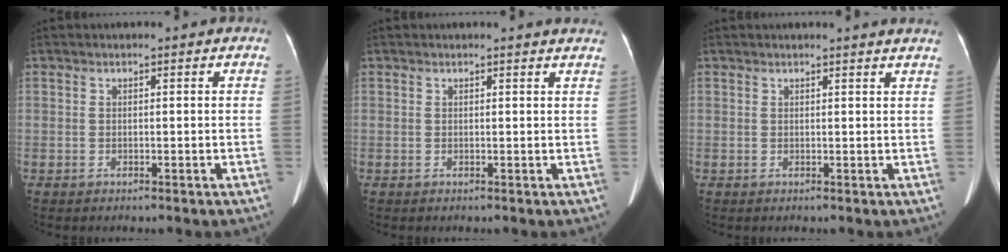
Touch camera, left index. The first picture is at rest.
{"total": 3.1, "force": [3.1, 0.0, 0.7], "torque": [-0.012, -0.002, 0.019]}
{"total": 4.3, "force": [4.0, -0.4, 1.4], "torque": [-0.019, 0.002, 0.031]}